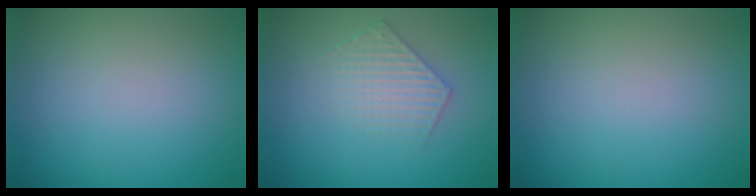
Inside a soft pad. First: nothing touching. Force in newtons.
{"total": 2.4, "press": 2.4, "slide": 0.3}
{"total": 0.0}